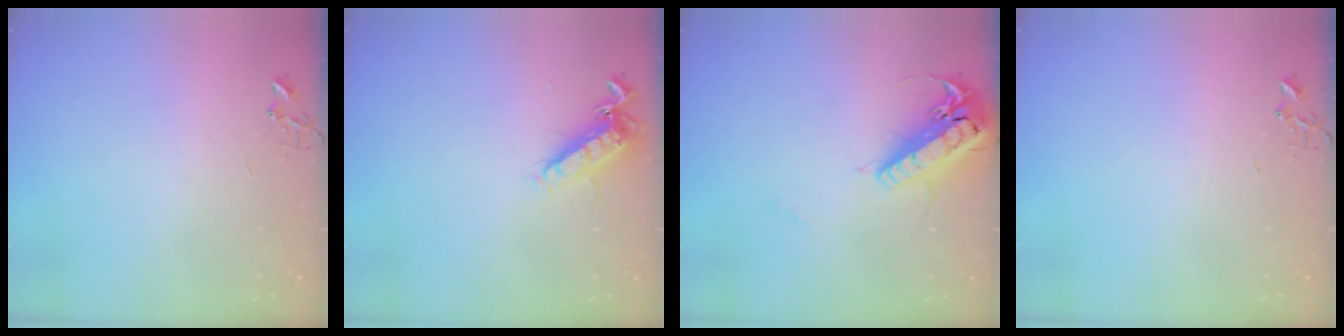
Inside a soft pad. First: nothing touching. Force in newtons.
{"total": 13.0, "press": 12.9, "slide": 1.2}
{"total": 19.2, "press": 18.9, "slide": 3.3}
{"total": 0.0}